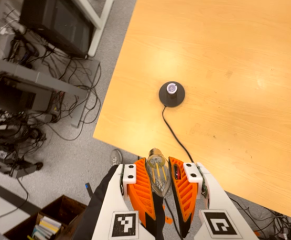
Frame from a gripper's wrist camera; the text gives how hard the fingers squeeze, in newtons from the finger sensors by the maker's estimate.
{"total": 20.7, "left": 24.5, "right": 16.9}